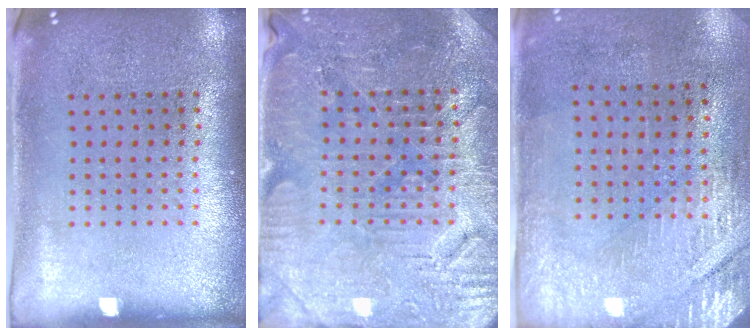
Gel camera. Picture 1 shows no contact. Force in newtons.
{"total": 3.7, "press": 3.6, "slide": 0.6}
{"total": 2.8, "press": 2.4, "slide": 1.4}